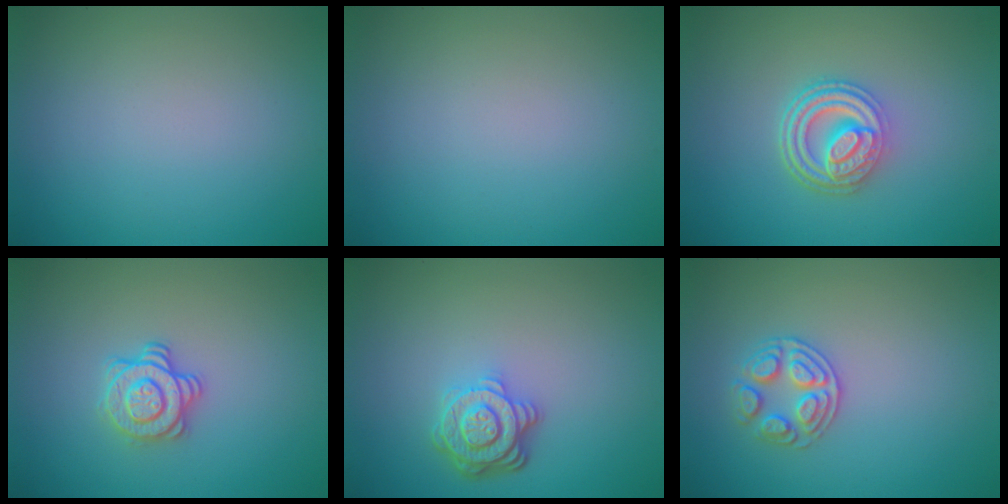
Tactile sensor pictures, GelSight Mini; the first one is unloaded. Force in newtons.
{"total": 0.0}
{"total": 4.9, "press": 3.8, "slide": 3.1}
{"total": 2.9, "press": 2.5, "slide": 1.4}
{"total": 4.0, "press": 3.2, "slide": 2.4}
{"total": 2.5, "press": 2.4, "slide": 0.6}